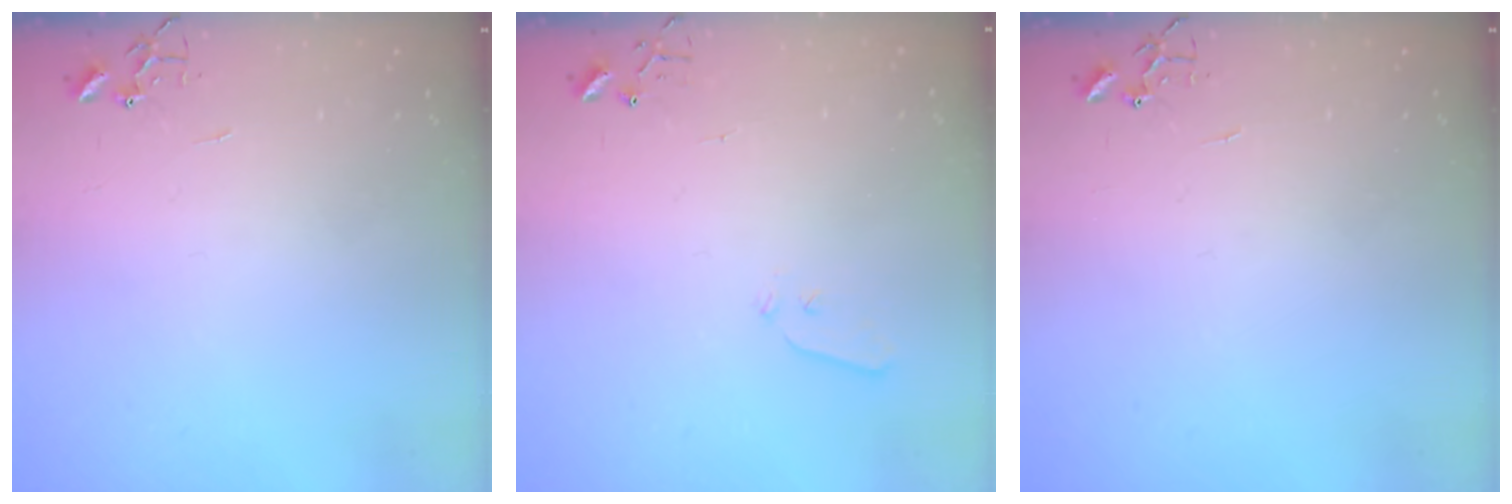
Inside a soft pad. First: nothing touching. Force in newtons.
{"total": 4.0, "press": 3.9, "slide": 0.6}
{"total": 0.0}